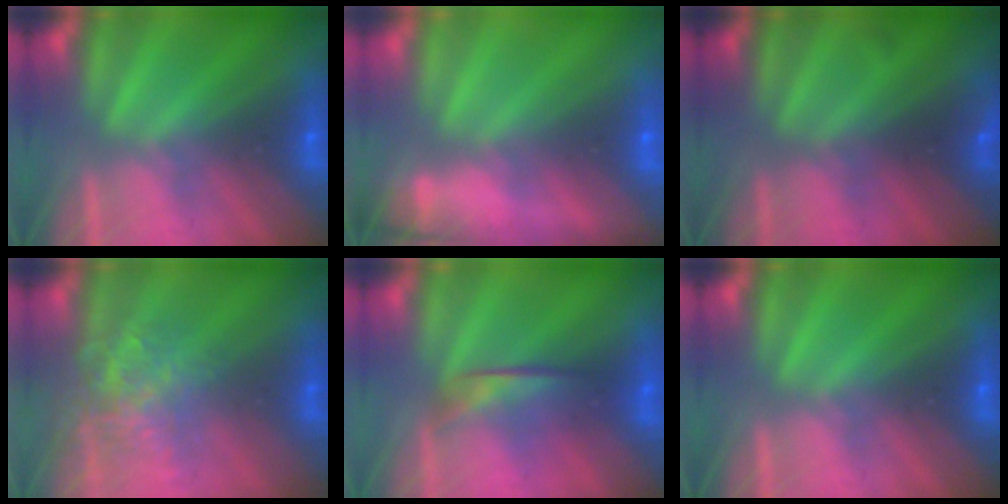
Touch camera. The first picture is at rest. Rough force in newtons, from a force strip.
{"total": 10.7}
{"total": 1.2}
{"total": 3.9}
{"total": 1.9}
{"total": 0.0}